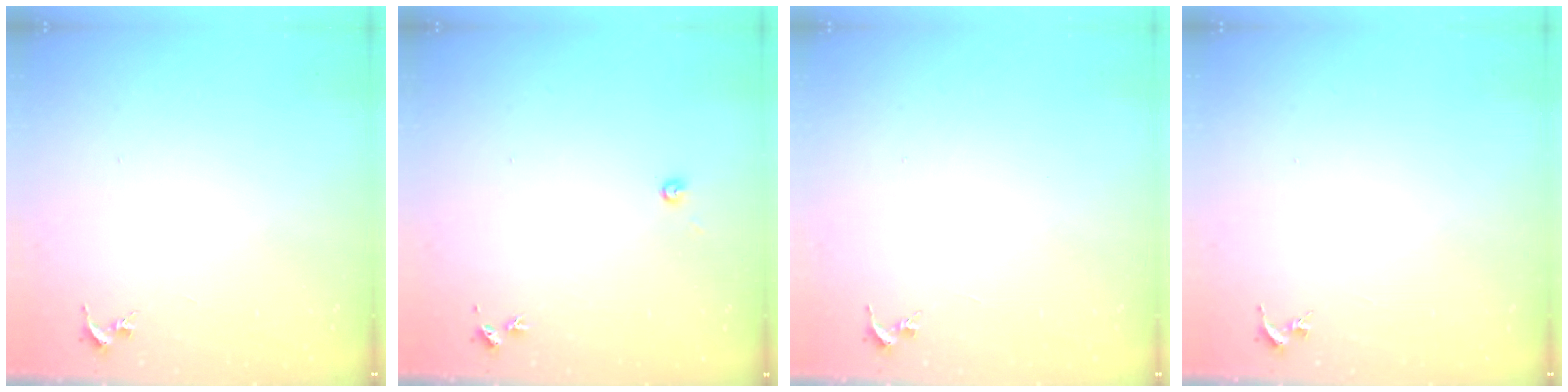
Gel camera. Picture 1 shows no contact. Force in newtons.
{"total": 2.7, "press": 2.7, "slide": 0.2}
{"total": 0.0}
{"total": 0.0}